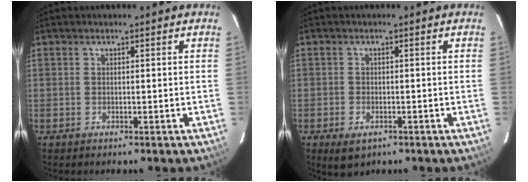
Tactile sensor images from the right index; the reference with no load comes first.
{"total": 3.8, "force": [-2.0, 2.3, 2.2], "torque": [-0.045, -0.011, -0.031]}